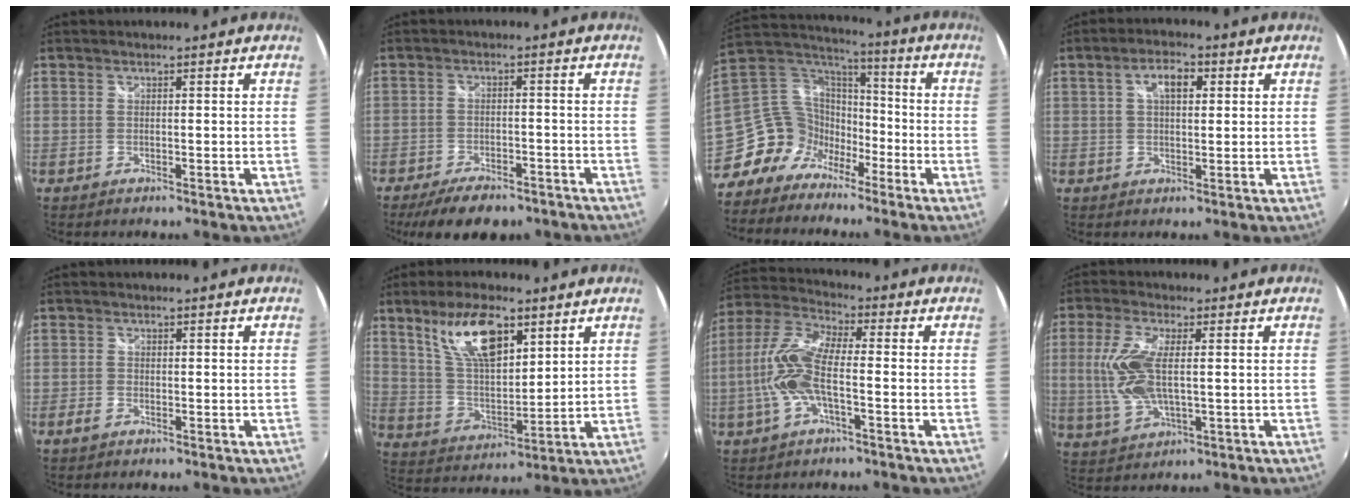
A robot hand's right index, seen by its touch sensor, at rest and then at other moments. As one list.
[{"total": 10.3, "force": [-7.9, 4.2, 5.0], "torque": [-0.118, -0.008, -0.117]}, {"total": 12.8, "force": [-9.1, 8.3, 3.5], "torque": [-0.086, 0.026, -0.171]}, {"total": 5.1, "force": [1.5, 2.6, 4.1], "torque": [-0.069, 0.014, 0.025]}, {"total": 1.5, "force": [-1.0, 0.8, 0.9], "torque": [-0.019, -0.002, -0.020]}, {"total": 13.7, "force": [7.5, 5.5, 10.1], "torque": [-0.183, 0.010, 0.150]}, {"total": 11.4, "force": [-2.6, 3.4, 10.6], "torque": [-0.232, 0.005, -0.054]}, {"total": 10.2, "force": [0.4, 3.9, 9.4], "torque": [-0.206, -0.001, 0.015]}]